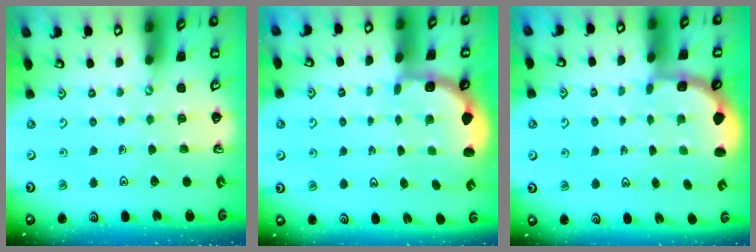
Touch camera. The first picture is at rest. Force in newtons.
{"total": 2.5, "press": 1.9, "slide": 1.6}
{"total": 2.7, "press": 2.0, "slide": 1.8}